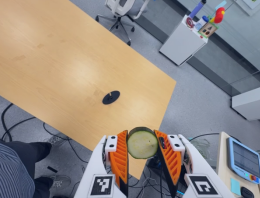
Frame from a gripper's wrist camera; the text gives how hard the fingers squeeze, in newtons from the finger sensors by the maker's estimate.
{"total": 9.8, "left": 9.3, "right": 10.3}